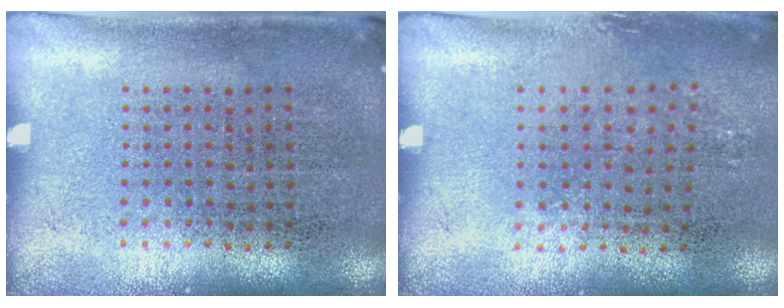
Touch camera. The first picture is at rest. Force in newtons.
{"total": 0.8, "press": 0.7, "slide": 0.4}